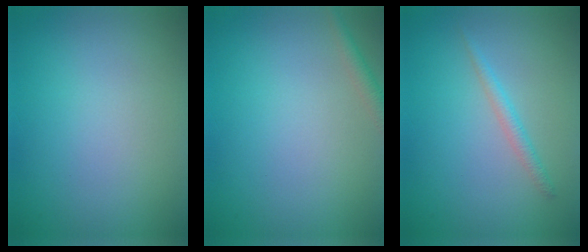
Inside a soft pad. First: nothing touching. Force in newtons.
{"total": 1.4, "press": 1.4, "slide": 0.1}
{"total": 1.3, "press": 1.3, "slide": 0.1}